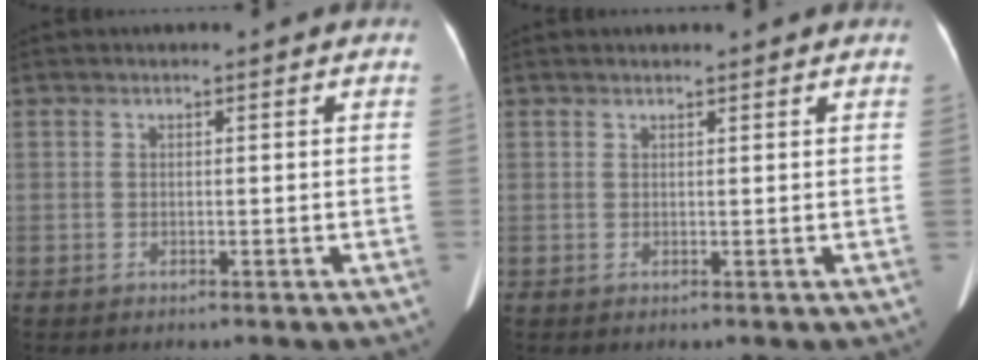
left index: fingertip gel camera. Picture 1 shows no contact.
{"total": 1.6, "force": [1.4, 0.1, 0.7], "torque": [-0.011, 0.014, 0.022]}